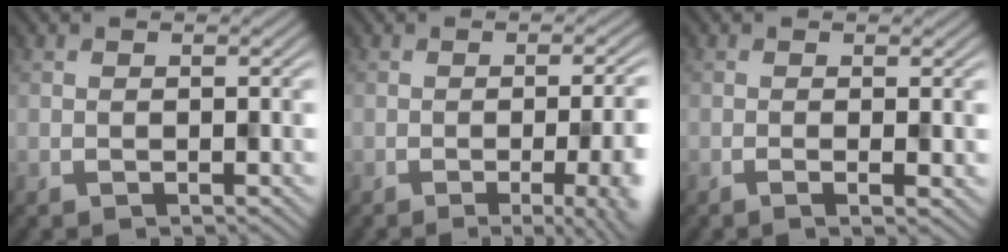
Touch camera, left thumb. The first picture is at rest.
{"total": 9.6, "force": [-2.8, 3.7, 8.4], "torque": [-0.064, -0.002, -0.035]}
{"total": 1.9, "force": [-0.4, 0.4, 1.8], "torque": [-0.020, 0.003, -0.009]}